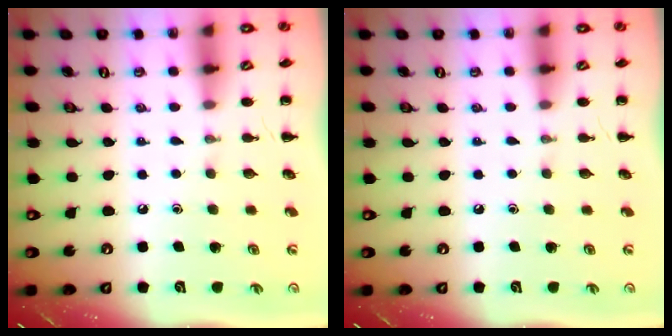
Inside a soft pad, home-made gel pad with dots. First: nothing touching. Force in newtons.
{"total": 0.0}